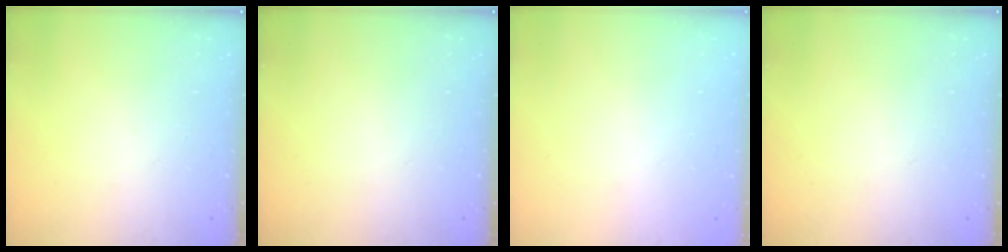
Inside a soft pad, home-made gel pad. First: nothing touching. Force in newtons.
{"total": 0.0}
{"total": 0.0}
{"total": 0.0}